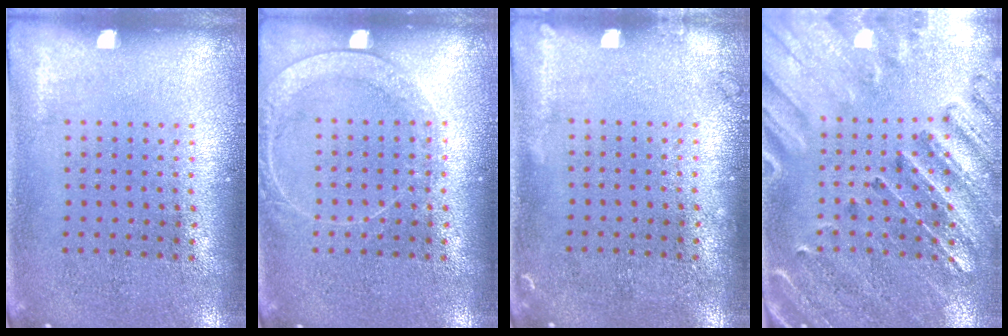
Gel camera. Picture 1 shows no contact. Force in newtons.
{"total": 1.7, "press": 1.7, "slide": 0.3}
{"total": 0.7, "press": 0.7, "slide": 0.1}
{"total": 2.9, "press": 2.7, "slide": 1.1}